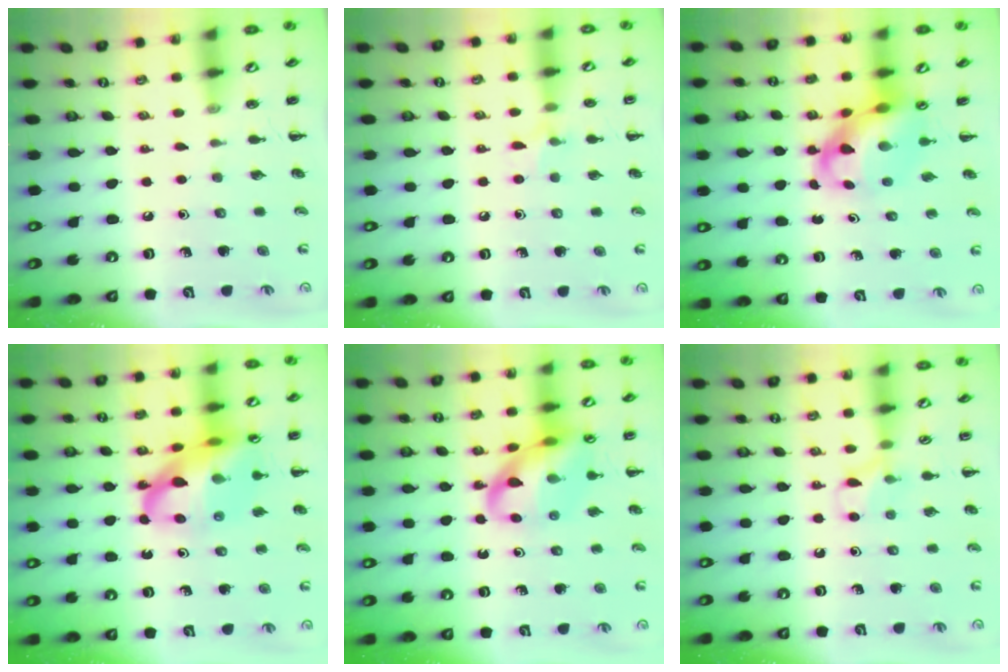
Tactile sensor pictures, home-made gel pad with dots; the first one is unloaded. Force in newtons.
{"total": 5.7, "press": 5.4, "slide": 2.0}
{"total": 8.4, "press": 8.1, "slide": 2.4}
{"total": 20.5, "press": 20.0, "slide": 4.3}
{"total": 14.7, "press": 14.6, "slide": 1.9}
{"total": 7.8, "press": 7.5, "slide": 2.2}